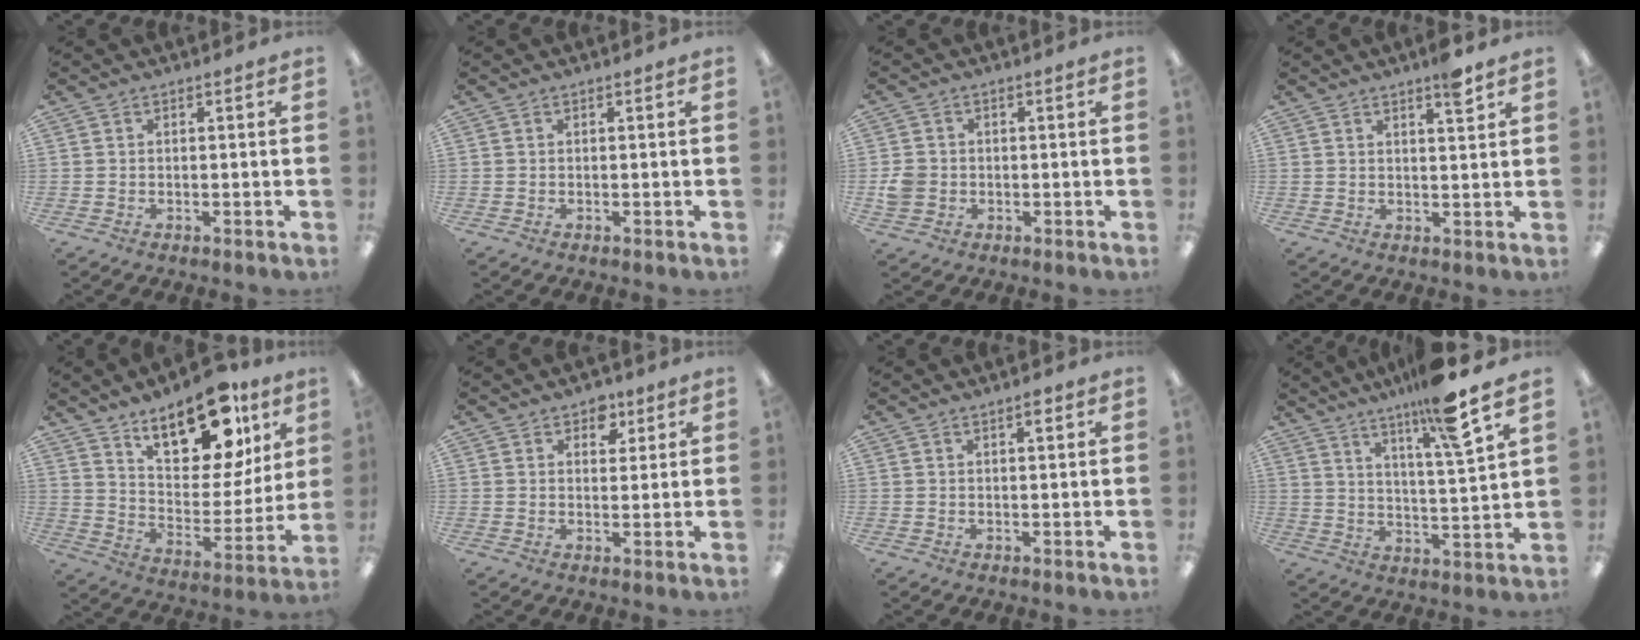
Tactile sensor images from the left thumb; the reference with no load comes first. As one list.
[{"total": 0.0}, {"total": 3.9, "force": [-0.5, 3.7, 1.3], "torque": [-0.016, 0.005, -0.008]}, {"total": 4.7, "force": [3.5, 0.6, 3.1], "torque": [-0.046, -0.018, 0.056]}, {"total": 20.9, "force": [14.2, 9.4, 12.1], "torque": [-0.176, -0.083, 0.241]}, {"total": 4.9, "force": [3.1, 3.1, 2.0], "torque": [-0.008, -0.014, 0.049]}, {"total": 1.9, "force": [1.4, 0.5, 1.3], "torque": [-0.019, -0.001, 0.021]}, {"total": 12.7, "force": [9.5, 0.2, 8.4], "torque": [-0.148, -0.048, 0.150]}]